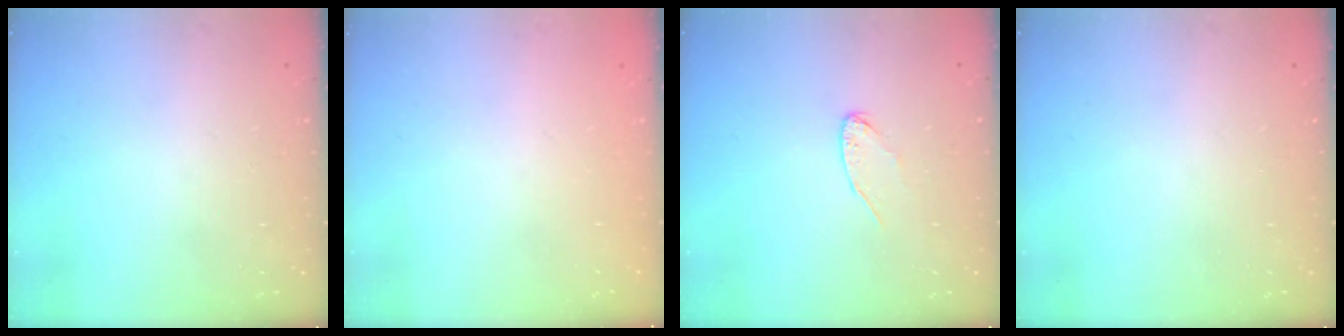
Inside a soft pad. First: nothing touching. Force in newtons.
{"total": 0.0}
{"total": 4.7, "press": 4.7, "slide": 0.4}
{"total": 0.0}